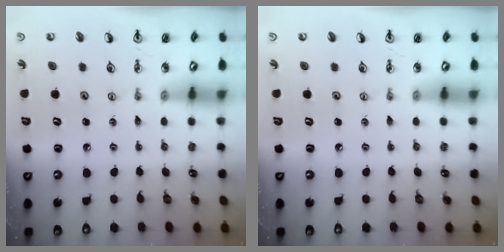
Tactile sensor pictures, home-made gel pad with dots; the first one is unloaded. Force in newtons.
{"total": 0.0}